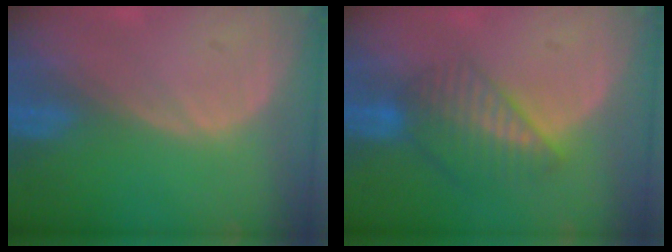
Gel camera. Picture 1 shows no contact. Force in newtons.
{"total": 7.0, "press": 6.0, "slide": 3.5}